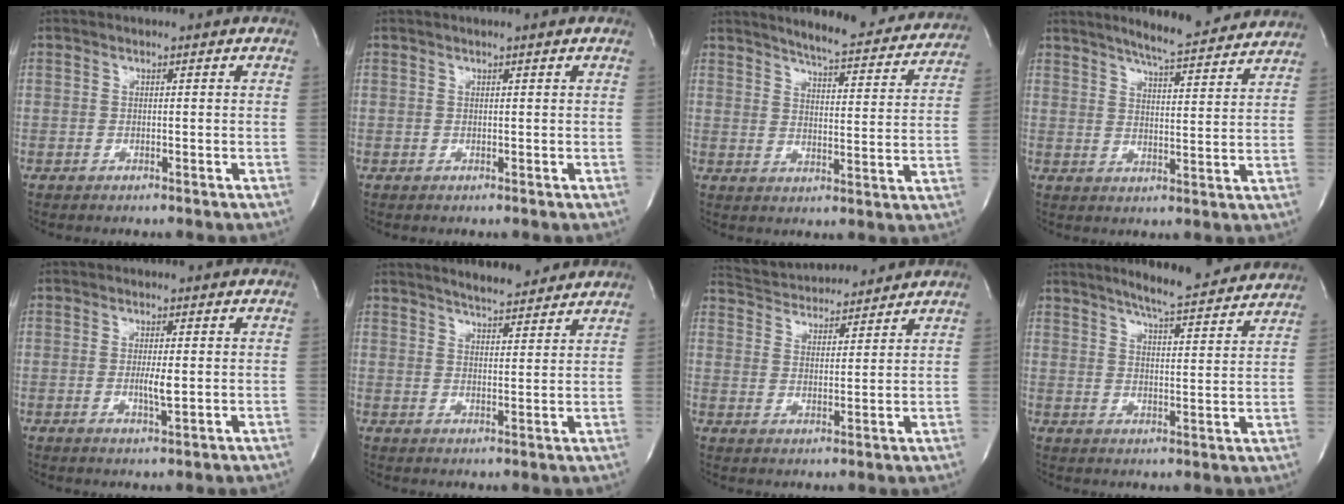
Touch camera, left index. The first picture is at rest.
{"total": 0.6, "force": [0.4, -0.2, 0.4], "torque": [-0.014, -0.003, 0.012]}
{"total": 17.1, "force": [16.0, 2.6, 5.6], "torque": [-0.066, -0.043, 0.188]}
{"total": 12.7, "force": [11.6, 0.8, 4.9], "torque": [-0.073, -0.007, 0.148]}
{"total": 2.8, "force": [-0.2, 0.3, 2.7], "torque": [-0.054, -0.006, -0.004]}
{"total": 8.4, "force": [7.7, 1.3, 3.2], "torque": [-0.051, 0.004, 0.105]}
{"total": 11.1, "force": [10.7, 1.7, 2.5], "torque": [-0.049, 0.018, 0.168]}
{"total": 13.3, "force": [12.2, 0.9, 5.2], "torque": [-0.076, -0.009, 0.154]}